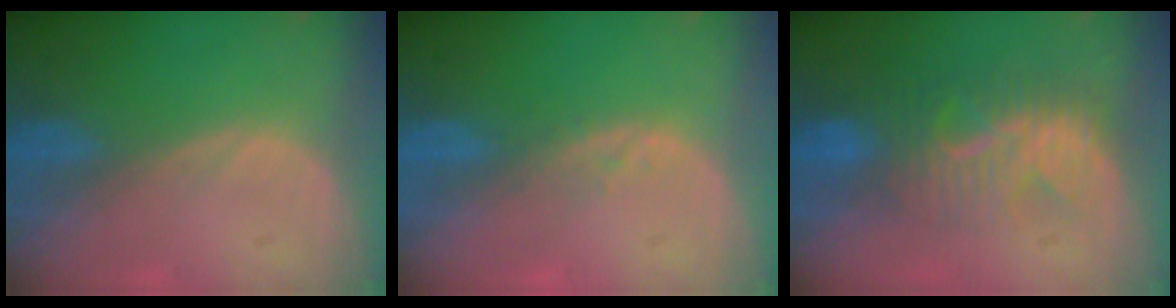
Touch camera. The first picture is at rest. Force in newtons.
{"total": 1.3, "press": 1.3, "slide": 0.2}
{"total": 8.2, "press": 7.9, "slide": 2.3}